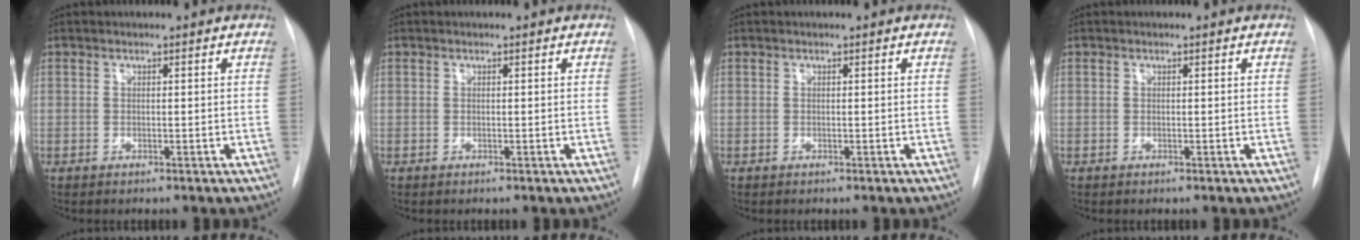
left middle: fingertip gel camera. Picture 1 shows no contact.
{"total": 0.0}
{"total": 0.0}
{"total": 0.0}